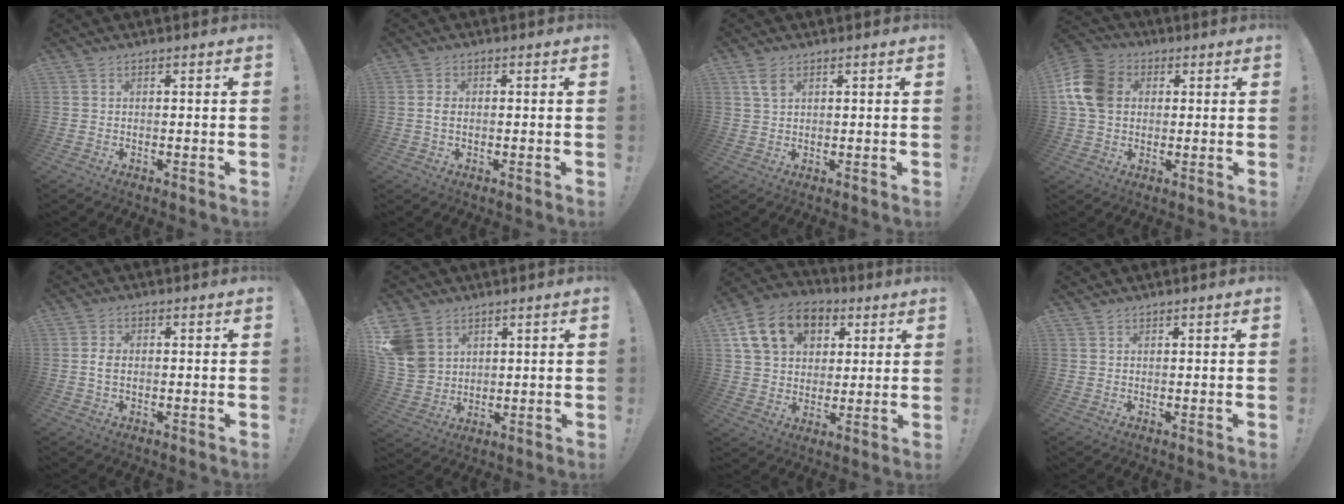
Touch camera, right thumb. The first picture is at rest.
{"total": 1.8, "force": [-0.2, 1.2, 1.4], "torque": [-0.029, 0.007, -0.002]}
{"total": 3.8, "force": [2.0, 2.0, 2.5], "torque": [-0.037, -0.007, 0.036]}
{"total": 13.4, "force": [2.4, 10.5, 7.9], "torque": [-0.144, 0.003, 0.049]}
{"total": 2.5, "force": [-0.2, 1.6, 1.9], "torque": [-0.037, 0.003, -0.007]}
{"total": 10.0, "force": [5.1, 7.8, 3.8], "torque": [-0.078, -0.027, 0.105]}
{"total": 16.4, "force": [7.0, 12.1, 8.6], "torque": [-0.129, -0.020, 0.136]}
{"total": 0.9, "force": [0.9, 0.4, 0.0], "torque": [0.006, -0.004, 0.016]}